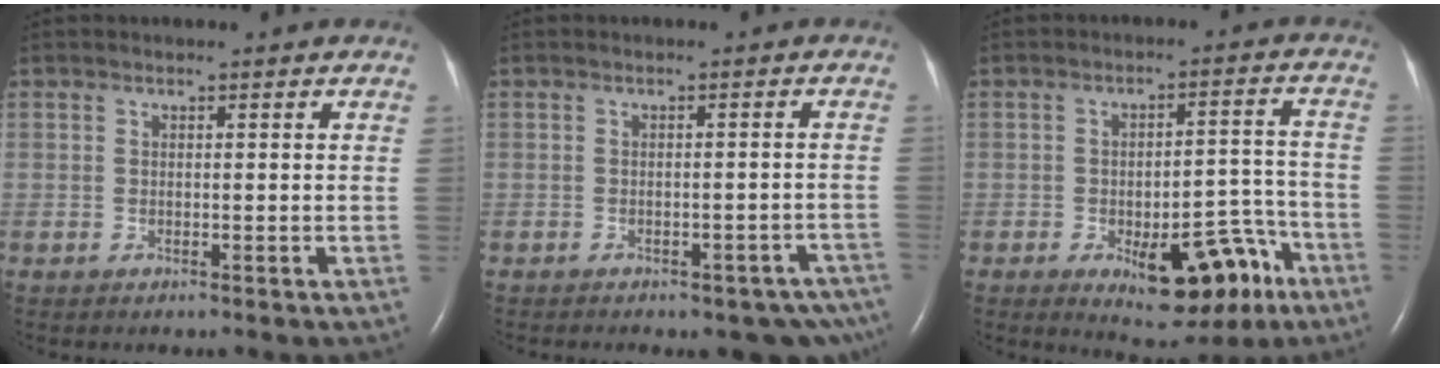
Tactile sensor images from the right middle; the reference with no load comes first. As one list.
[{"total": 9.5, "force": [-7.5, 3.8, 4.4], "torque": [-0.040, 0.007, -0.085]}, {"total": 12.0, "force": [-6.2, 4.7, 9.2], "torque": [-0.113, 0.017, -0.077]}]